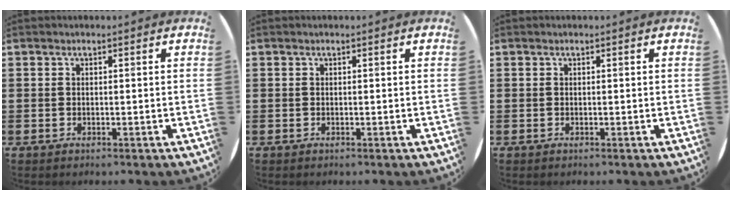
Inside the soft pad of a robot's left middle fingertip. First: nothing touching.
{"total": 0.0}
{"total": 0.0}